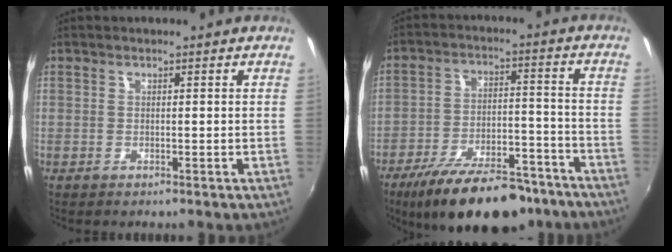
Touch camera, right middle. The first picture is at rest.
{"total": 21.5, "force": [-16.5, 7.8, 11.2], "torque": [-0.202, -0.014, -0.239]}